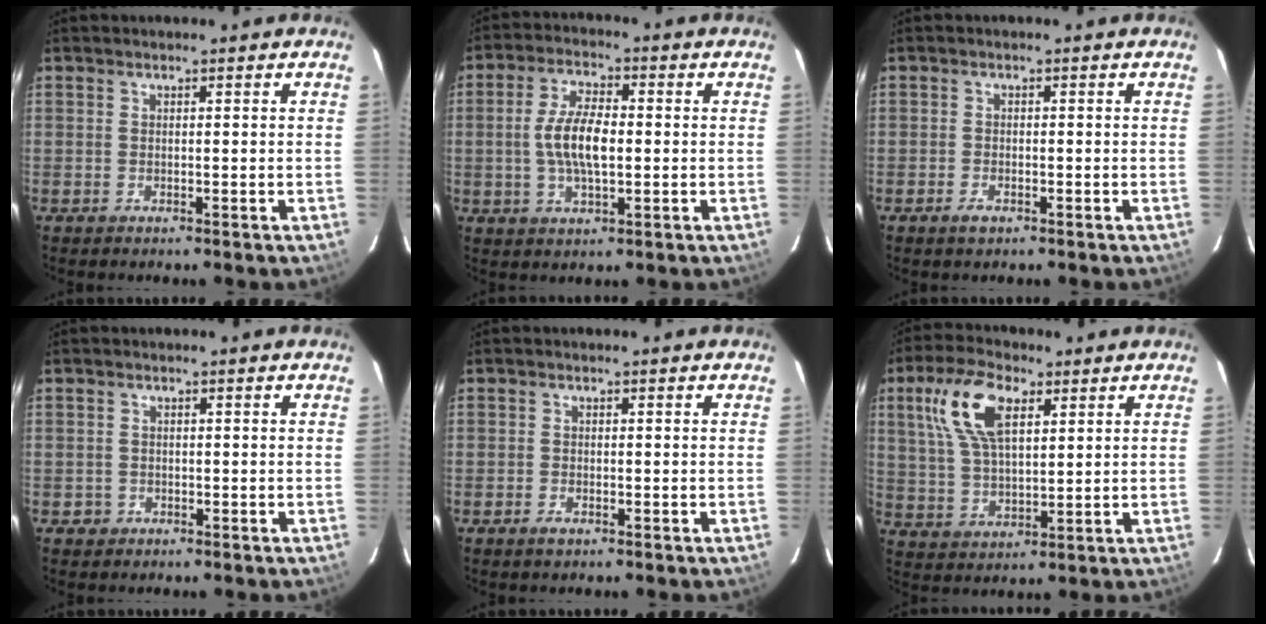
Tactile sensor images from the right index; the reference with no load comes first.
{"total": 8.5, "force": [-0.3, 3.4, 7.8], "torque": [-0.153, 0.007, -0.007]}
{"total": 1.5, "force": [-1.0, 0.7, 0.8], "torque": [-0.016, -0.002, -0.019]}
{"total": 1.6, "force": [-0.6, 1.5, 0.0], "torque": [-0.002, 0.006, -0.006]}
{"total": 1.3, "force": [-0.9, 0.6, 0.8], "torque": [-0.013, -0.002, -0.017]}
{"total": 12.1, "force": [5.1, 5.6, 9.4], "torque": [-0.189, 0.021, 0.100]}